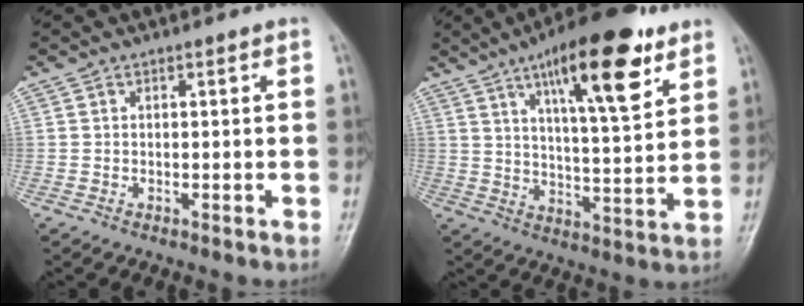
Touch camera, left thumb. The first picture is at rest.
{"total": 18.0, "force": [9.9, 5.1, 14.1], "torque": [-0.192, -0.040, 0.153]}